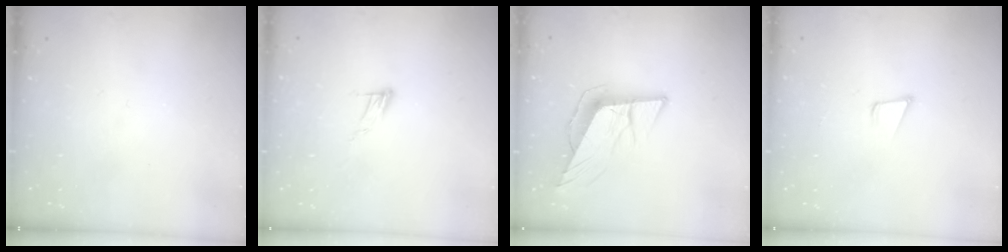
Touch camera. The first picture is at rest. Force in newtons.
{"total": 6.1, "press": 6.1, "slide": 0.3}
{"total": 11.2, "press": 10.6, "slide": 3.7}
{"total": 4.8, "press": 3.9, "slide": 2.7}